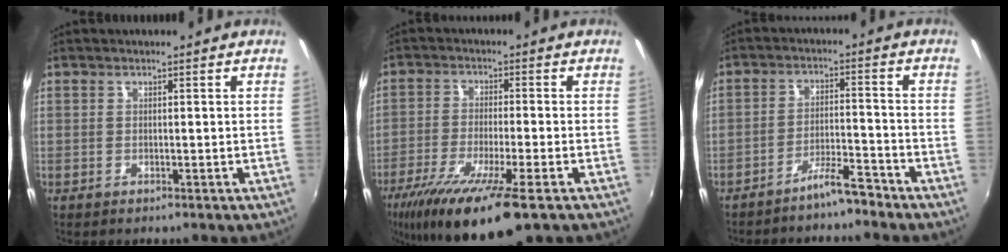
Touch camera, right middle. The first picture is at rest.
{"total": 15.5, "force": [-9.9, 2.1, 11.8], "torque": [-0.227, -0.053, -0.168]}
{"total": 4.8, "force": [-4.4, 0.3, 1.8], "torque": [-0.044, 0.007, -0.074]}